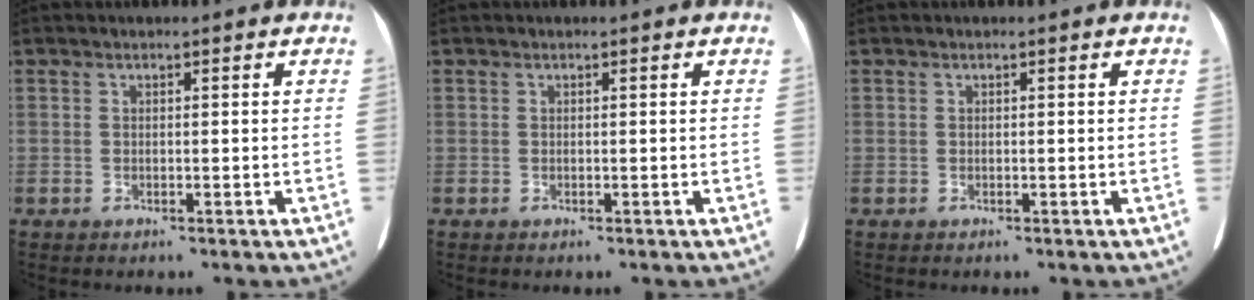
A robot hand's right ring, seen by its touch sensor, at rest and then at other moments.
{"total": 0.0}
{"total": 0.0}